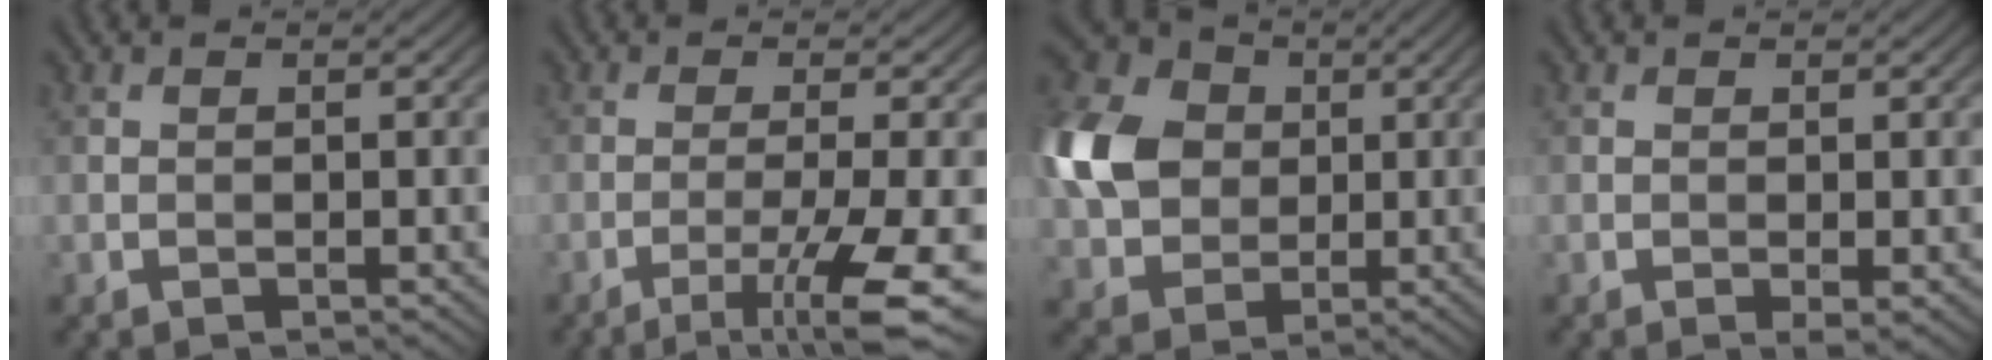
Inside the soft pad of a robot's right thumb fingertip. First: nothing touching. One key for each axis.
{"total": 8.3, "fx": -4.1, "fy": 0.9, "fz": 7.2, "tx": -0.111, "ty": 0.000, "tz": -0.068}
{"total": 11.5, "fx": 1.1, "fy": 9.3, "fz": 6.7, "tx": -0.184, "ty": 0.014, "tz": 0.015}
{"total": 1.1, "fx": -0.2, "fy": 0.1, "fz": 1.1, "tx": -0.018, "ty": -0.007, "tz": -0.006}